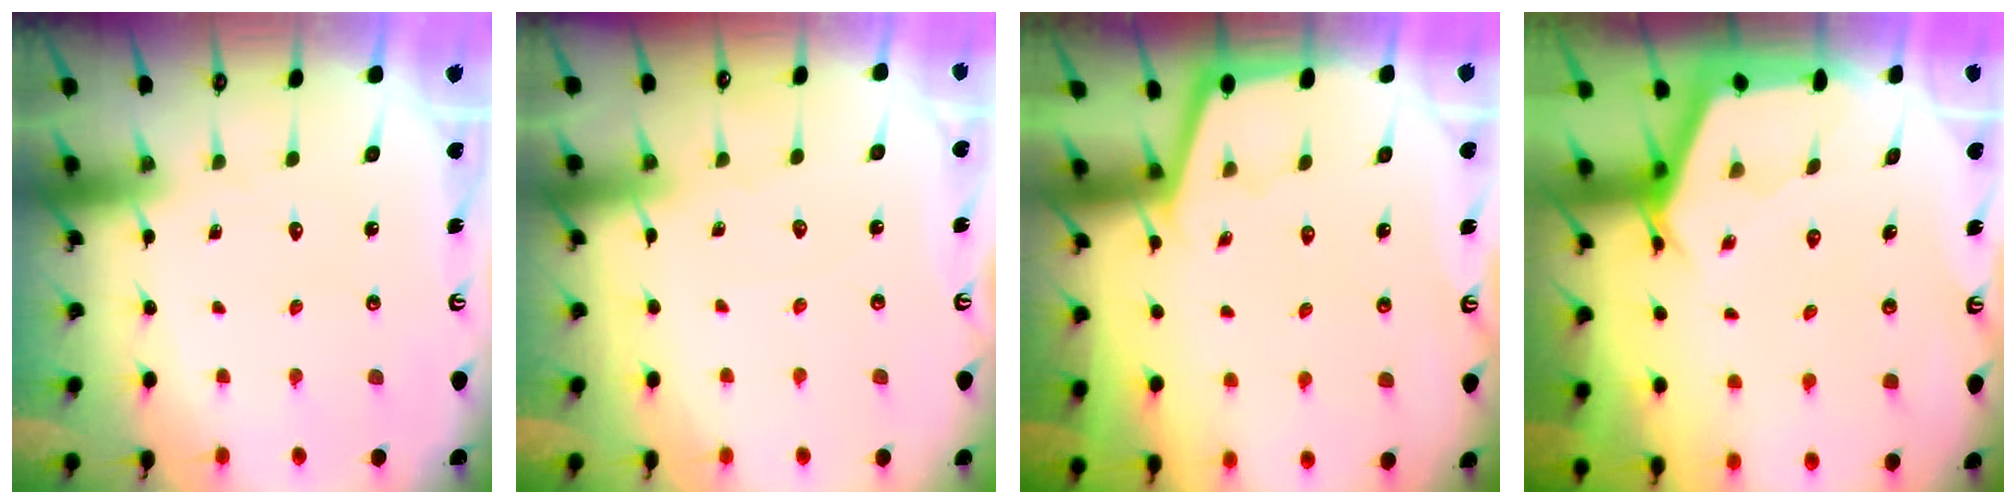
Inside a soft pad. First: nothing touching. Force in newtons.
{"total": 2.3, "press": 2.3, "slide": 0.4}
{"total": 1.7, "press": 1.7, "slide": 0.2}
{"total": 2.8, "press": 2.8, "slide": 0.2}